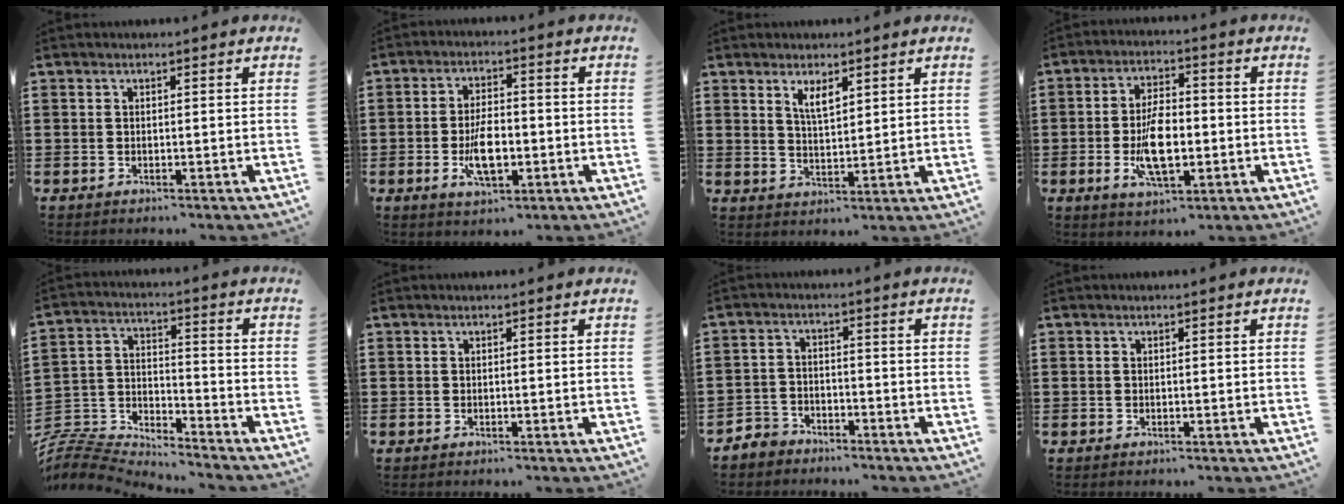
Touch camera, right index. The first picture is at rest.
{"total": 6.8, "force": [-1.6, 3.2, 5.8], "torque": [-0.126, 0.000, -0.033]}
{"total": 3.6, "force": [2.3, 1.3, 2.5], "torque": [-0.045, 0.001, 0.039]}
{"total": 8.5, "force": [-1.5, 3.9, 7.4], "torque": [-0.160, -0.002, -0.030]}
{"total": 7.2, "force": [-7.0, 1.2, 0.7], "torque": [-0.038, -0.002, -0.150]}
{"total": 0.0}
{"total": 3.2, "force": [-2.9, 1.3, 0.1], "torque": [-0.016, 0.003, -0.064]}
{"total": 0.0}